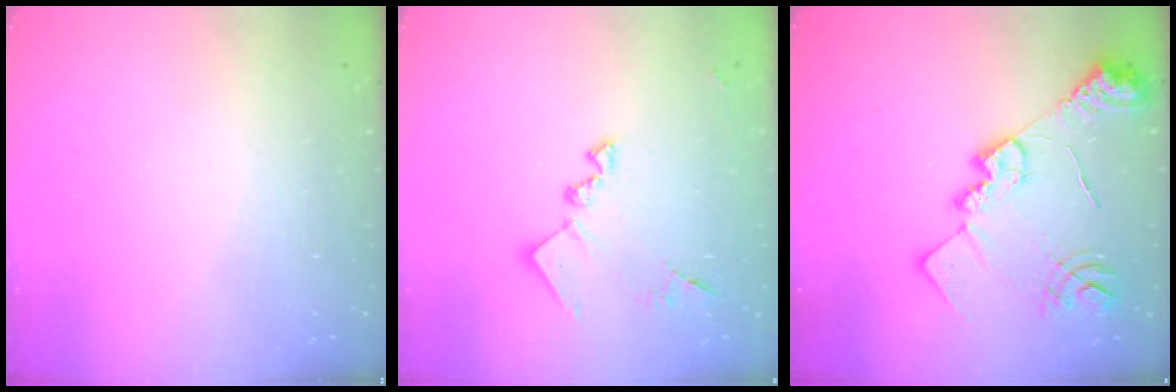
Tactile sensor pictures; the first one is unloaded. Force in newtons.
{"total": 12.6, "press": 12.6, "slide": 0.5}
{"total": 17.6, "press": 17.5, "slide": 1.1}